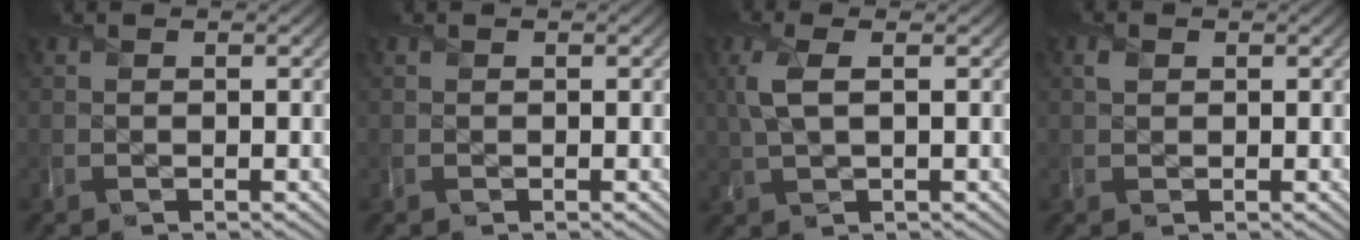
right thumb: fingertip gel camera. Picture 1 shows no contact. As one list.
[{"total": 0.0}, {"total": 4.3, "force": [1.0, 1.6, 3.9], "torque": [-0.102, 0.006, 0.021]}, {"total": 1.0, "force": [0.4, 0.8, 0.3], "torque": [-0.007, -0.001, 0.009]}]